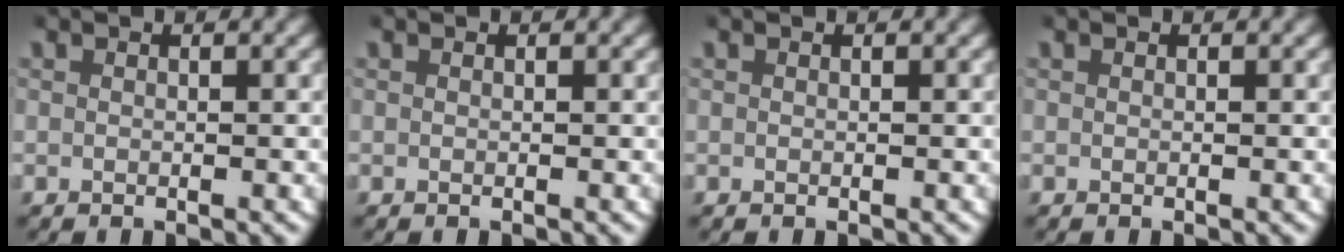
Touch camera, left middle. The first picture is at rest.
{"total": 0.0}
{"total": 0.0}
{"total": 0.0}